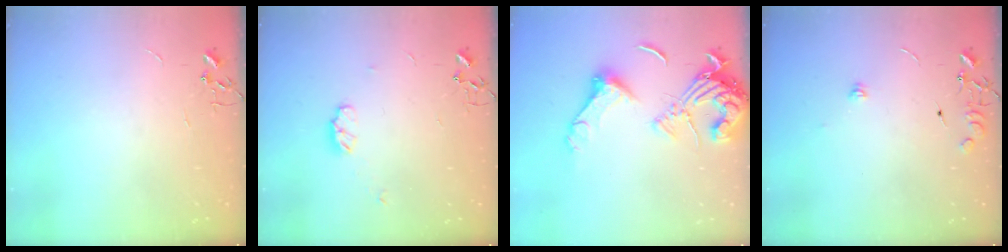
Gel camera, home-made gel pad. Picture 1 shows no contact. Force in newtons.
{"total": 5.5, "press": 5.5, "slide": 0.8}
{"total": 16.5, "press": 16.4, "slide": 2.2}
{"total": 8.3, "press": 8.3, "slide": 0.2}